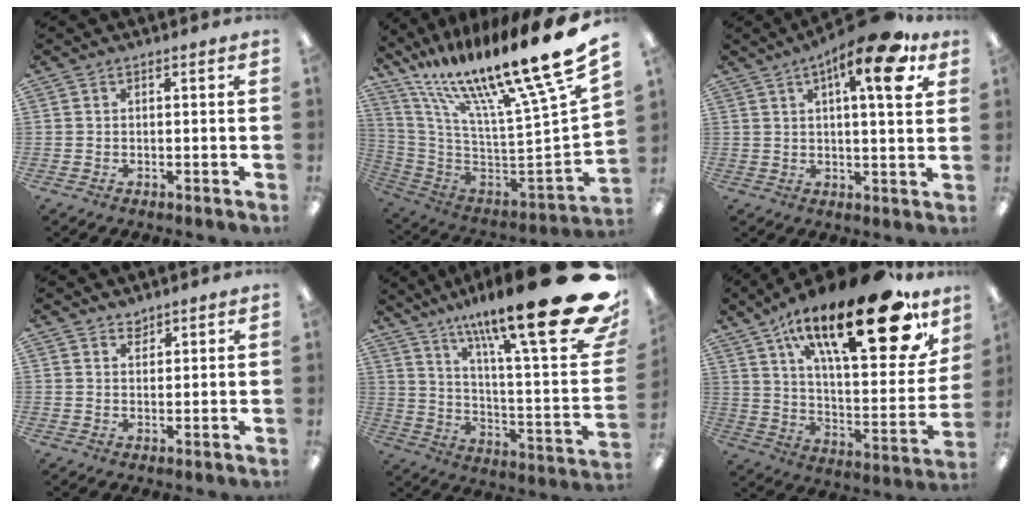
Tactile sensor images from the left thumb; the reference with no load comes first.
{"total": 19.0, "force": [14.6, -0.4, 12.1], "torque": [-0.170, -0.155, 0.226]}
{"total": 14.8, "force": [7.5, 4.2, 12.0], "torque": [-0.168, -0.030, 0.111]}
{"total": 2.1, "force": [2.0, 0.7, 0.2], "torque": [0.003, -0.008, 0.036]}
{"total": 27.2, "force": [17.1, 4.4, 20.7], "torque": [-0.298, -0.123, 0.275]}
{"total": 30.7, "force": [16.7, 11.4, 23.2], "torque": [-0.343, -0.095, 0.273]}